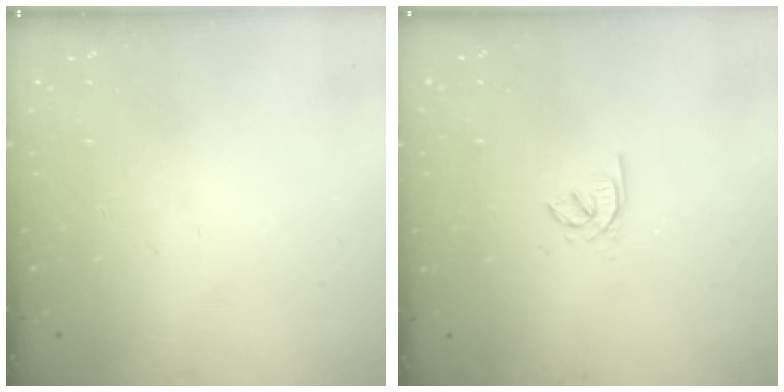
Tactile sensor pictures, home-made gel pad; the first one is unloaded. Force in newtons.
{"total": 1.8, "press": 1.8, "slide": 0.5}